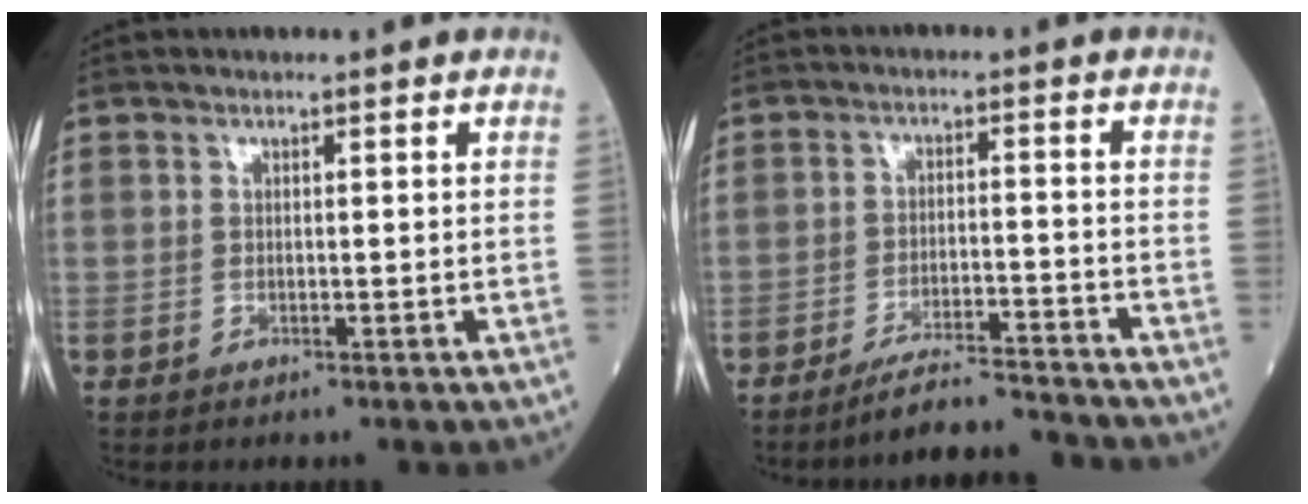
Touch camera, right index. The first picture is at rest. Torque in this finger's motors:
{"motor_torque": [0.08, -0.48, 0.22, 0.06]}